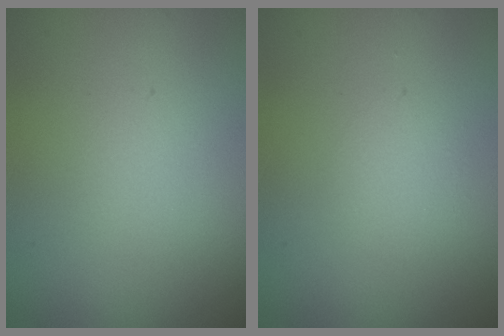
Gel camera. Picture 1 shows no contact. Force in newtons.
{"total": 0.8, "press": 0.8, "slide": 0.1}